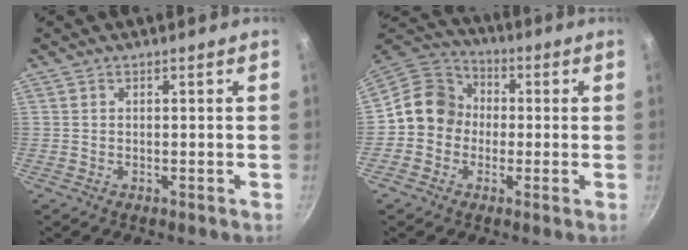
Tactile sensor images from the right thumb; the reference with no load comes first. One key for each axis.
{"total": 10.7, "fx": -0.6, "fy": 9.7, "fz": 4.5, "tx": -0.037, "ty": 0.029, "tz": -0.034}